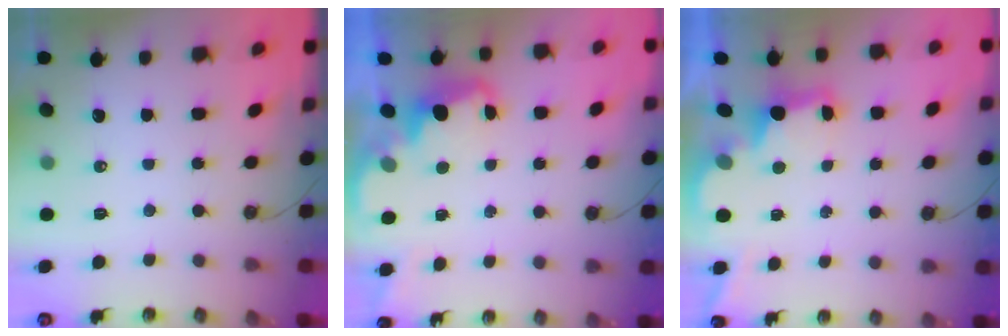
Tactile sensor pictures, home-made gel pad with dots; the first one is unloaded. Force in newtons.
{"total": 2.8, "press": 2.7, "slide": 0.7}
{"total": 2.9, "press": 2.8, "slide": 0.9}